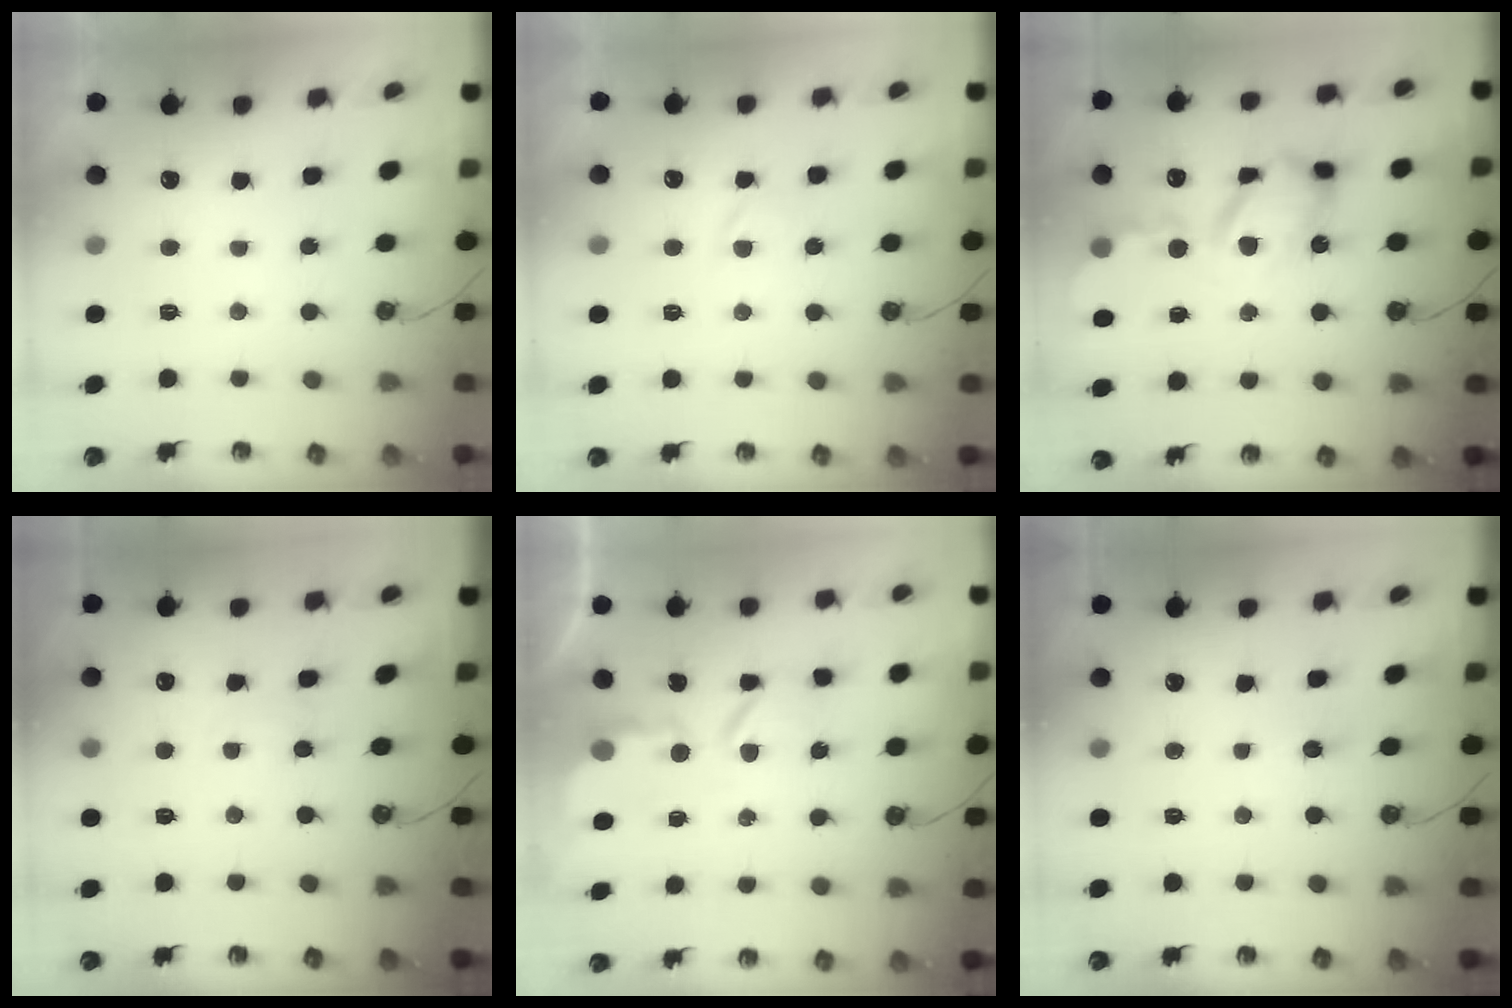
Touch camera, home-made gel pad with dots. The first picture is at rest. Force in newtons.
{"total": 2.8, "press": 2.8, "slide": 0.4}
{"total": 14.4, "press": 14.4, "slide": 0.4}
{"total": 2.3, "press": 2.3, "slide": 0.3}
{"total": 7.0, "press": 7.0, "slide": 0.3}
{"total": 4.2, "press": 4.2, "slide": 0.4}